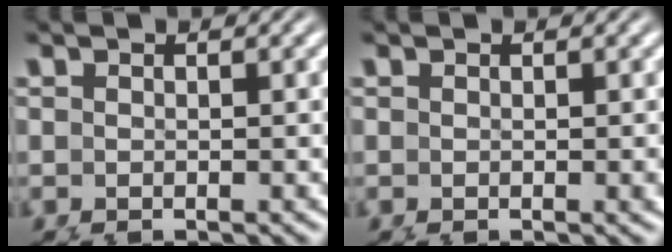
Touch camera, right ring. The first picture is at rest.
{"total": 0.0}